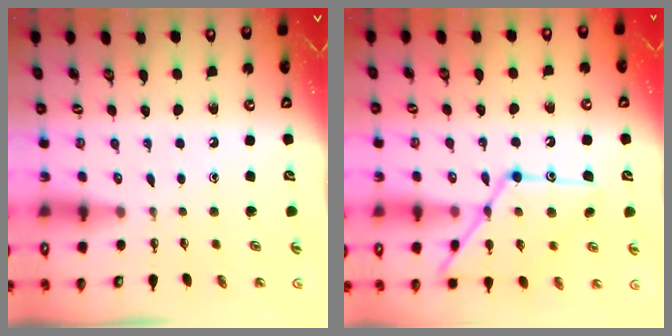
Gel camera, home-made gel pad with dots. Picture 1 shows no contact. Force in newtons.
{"total": 18.5, "press": 18.4, "slide": 1.7}